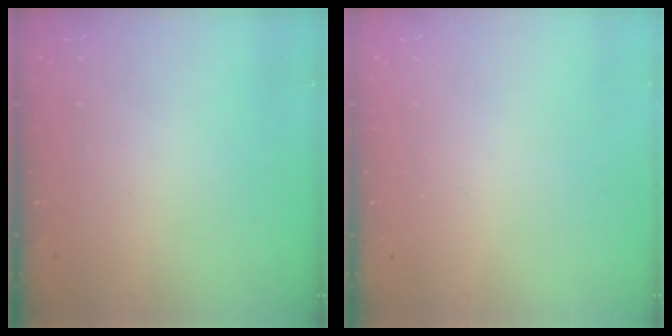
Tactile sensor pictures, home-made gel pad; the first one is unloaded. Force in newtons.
{"total": 0.0}